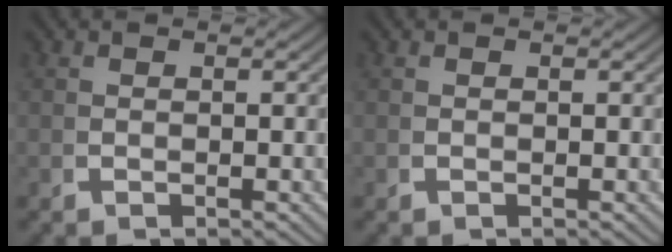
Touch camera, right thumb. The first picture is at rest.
{"total": 0.0}